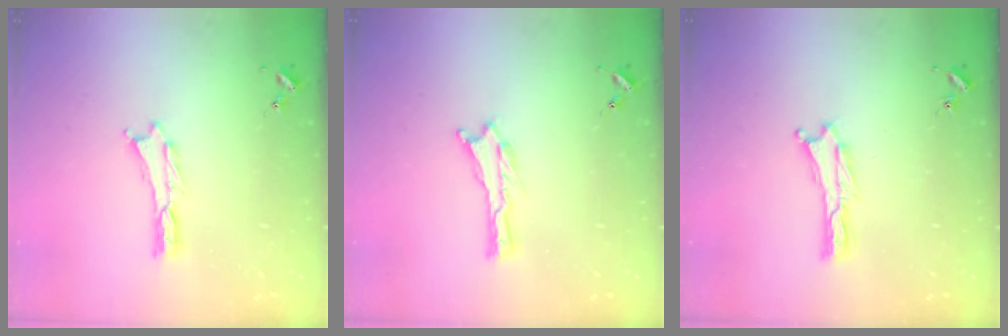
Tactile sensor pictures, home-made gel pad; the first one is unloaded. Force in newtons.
{"total": 0.0}
{"total": 0.0}